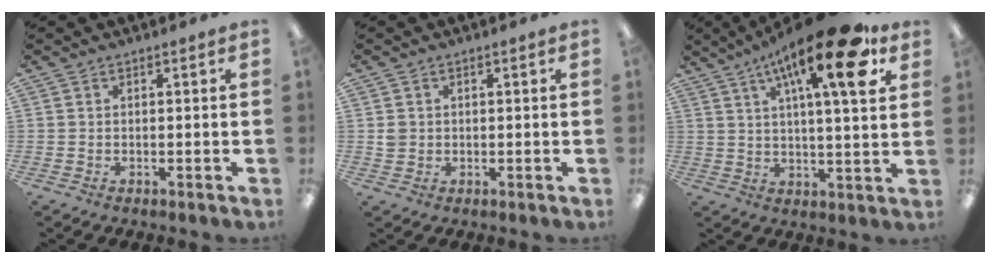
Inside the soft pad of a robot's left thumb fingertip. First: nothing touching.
{"total": 2.0, "force": [0.3, 1.9, 0.5], "torque": [-0.004, 0.002, 0.003]}
{"total": 19.7, "force": [10.1, 5.1, 16.1], "torque": [-0.246, -0.043, 0.149]}